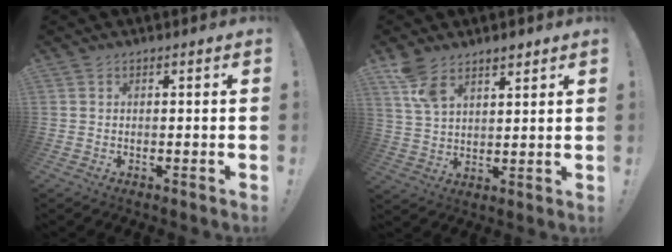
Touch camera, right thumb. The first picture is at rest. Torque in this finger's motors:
{"motor_torque": [-0.20, 0.54, 0.02, 0.11, 0.04]}